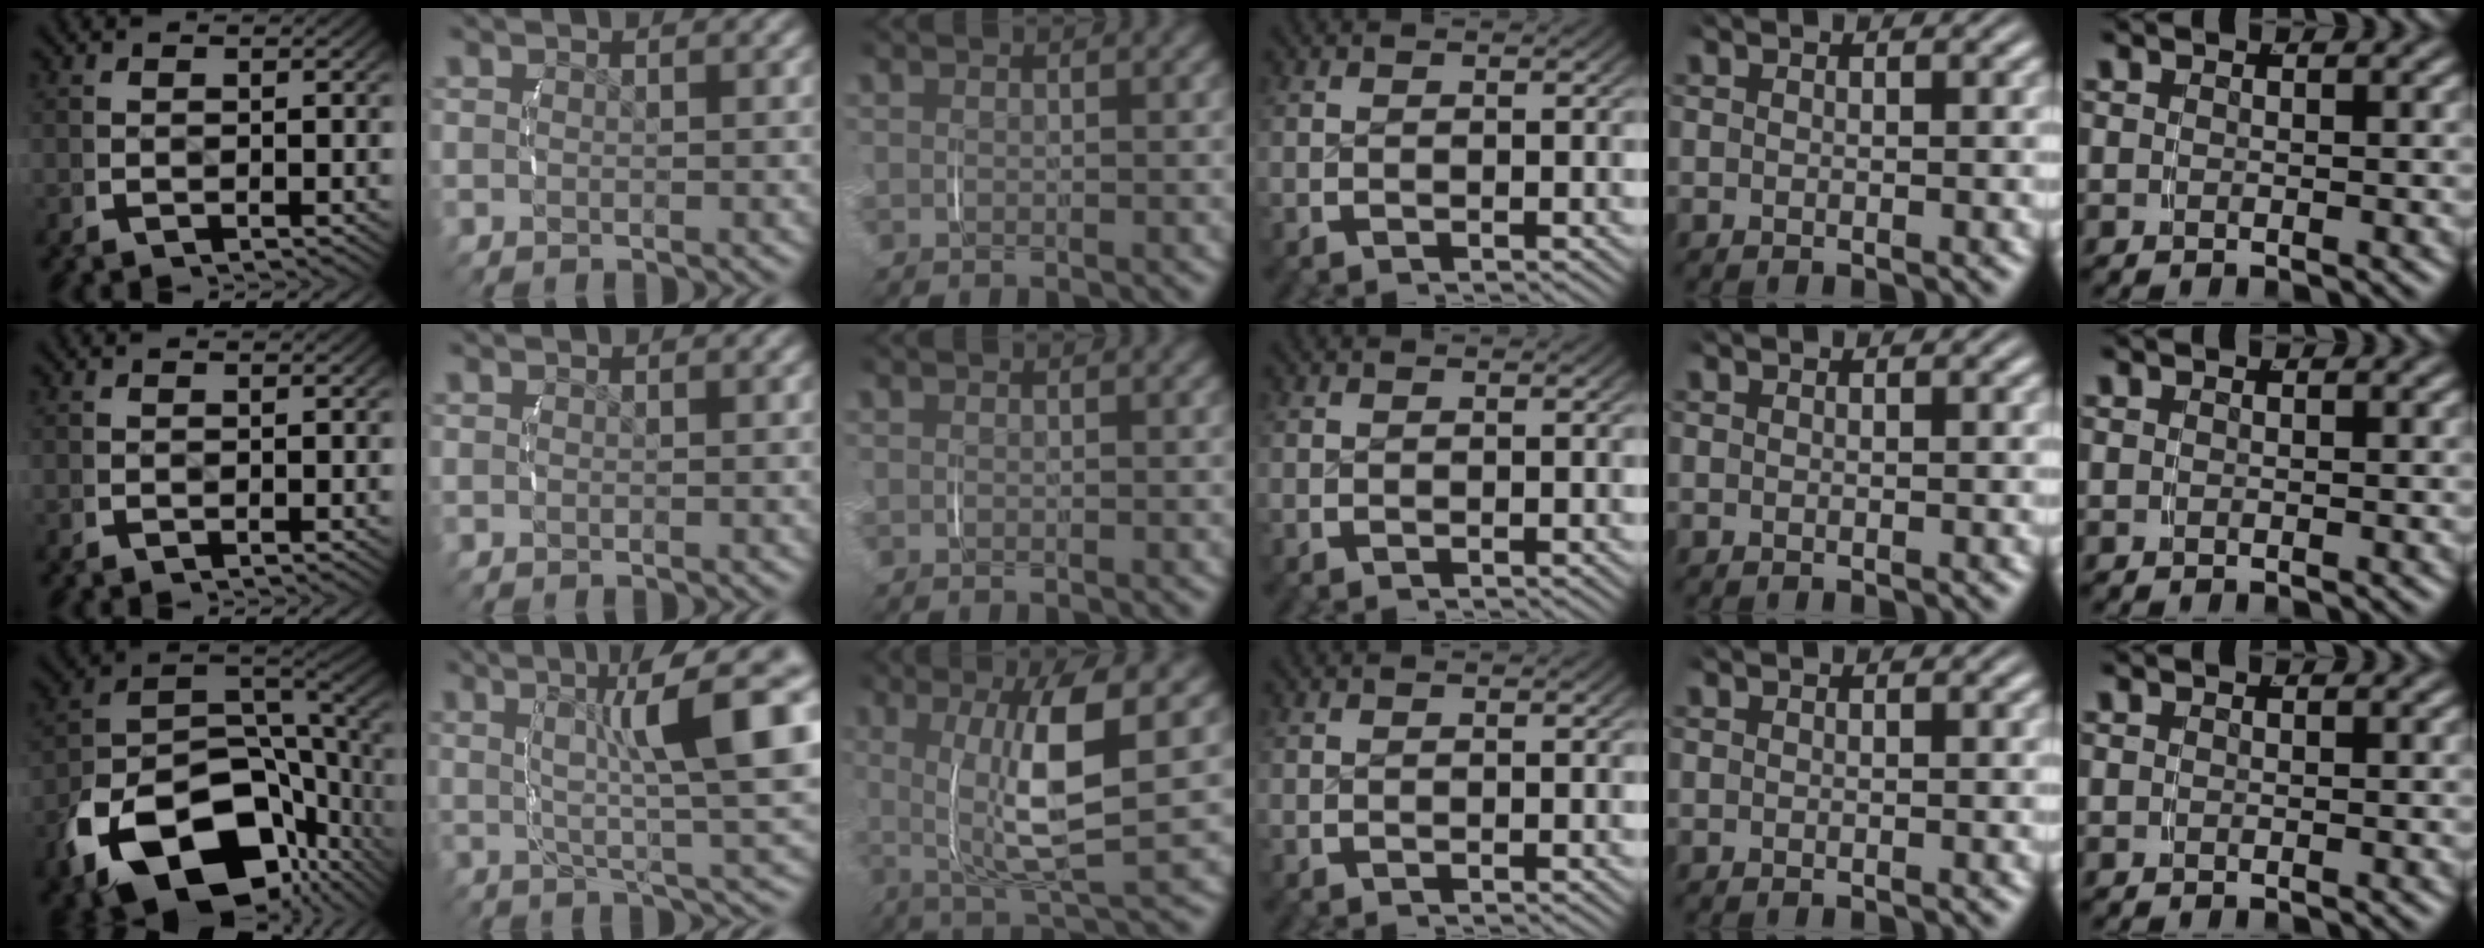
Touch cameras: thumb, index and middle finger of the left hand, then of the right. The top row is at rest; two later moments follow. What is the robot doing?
{"motion": "lift_and_place", "object": "ethernet cable"}